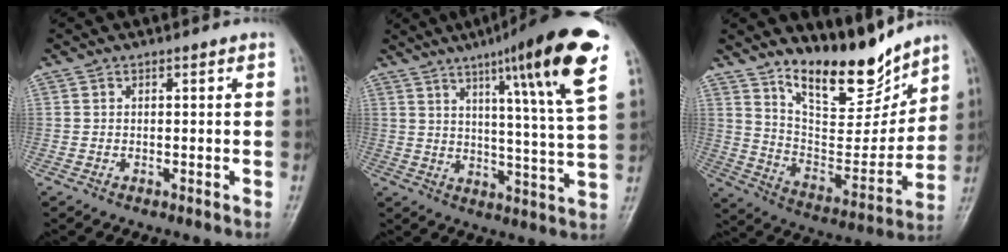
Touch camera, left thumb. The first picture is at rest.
{"total": 20.2, "force": [10.5, 1.4, 17.2], "torque": [-0.233, -0.039, 0.147]}
{"total": 15.3, "force": [12.7, 4.8, 7.1], "torque": [-0.074, -0.096, 0.228]}